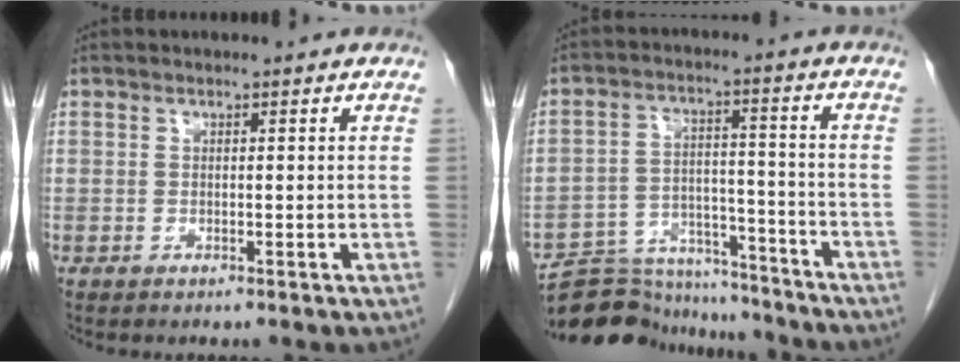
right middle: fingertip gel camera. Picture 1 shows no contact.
{"total": 14.4, "force": [-13.8, 3.6, 2.0], "torque": [-0.032, 0.029, -0.212]}